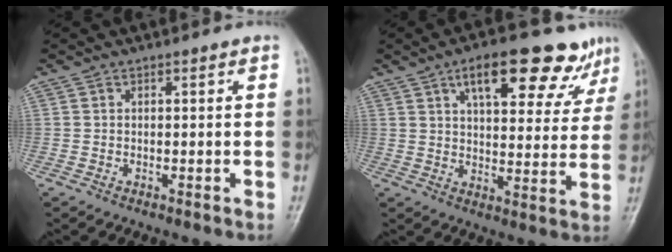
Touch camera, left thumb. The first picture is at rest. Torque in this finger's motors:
{"motor_torque": [2.99, 2.02, 1.31, -0.64, 0.30]}